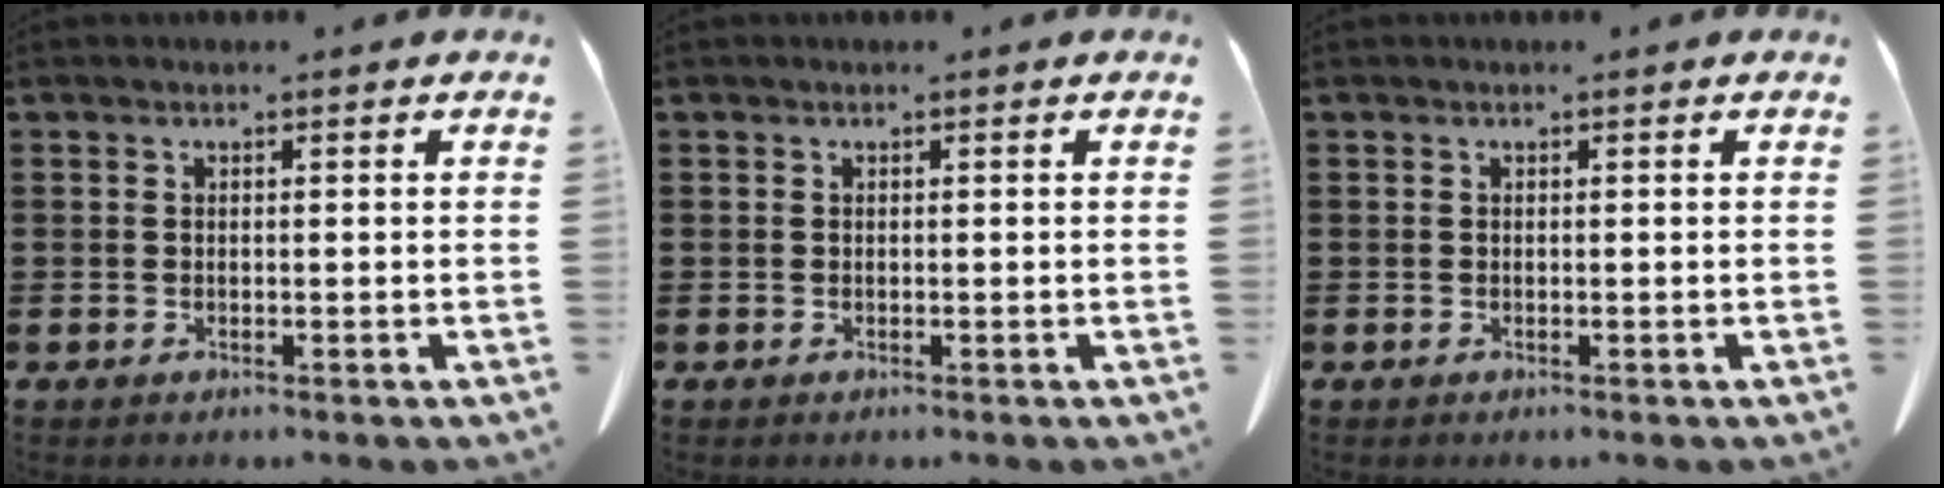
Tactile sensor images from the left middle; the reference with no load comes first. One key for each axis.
{"total": 0.0}
{"total": 0.0}